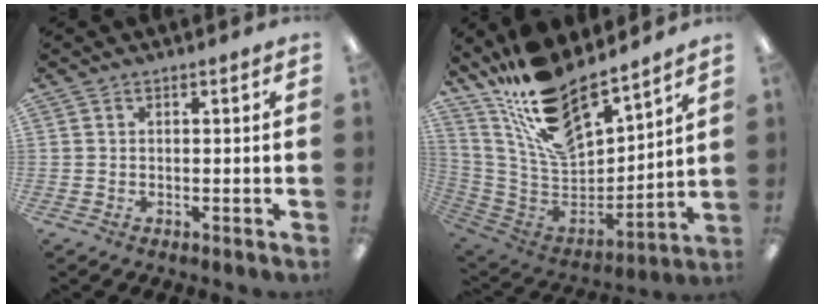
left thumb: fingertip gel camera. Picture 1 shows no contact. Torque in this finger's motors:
{"motor_torque": [0.44, 0.32, 1.16, -1.61, 0.16]}